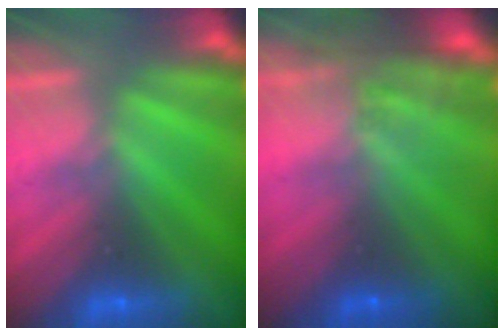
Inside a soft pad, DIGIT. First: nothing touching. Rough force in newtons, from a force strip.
{"total": 8.6}